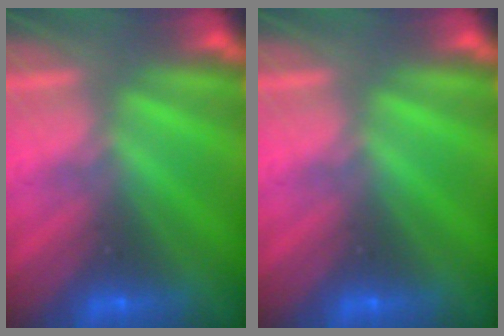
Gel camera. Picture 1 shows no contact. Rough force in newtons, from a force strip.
{"total": 0.0}